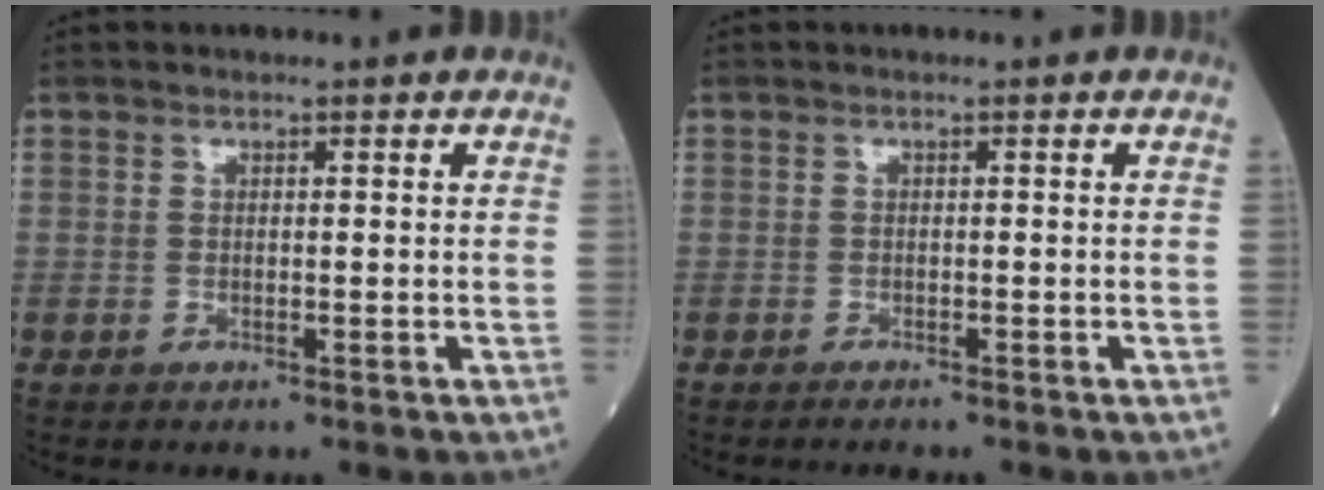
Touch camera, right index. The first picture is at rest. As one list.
[{"total": 0.5, "force": [-0.5, -0.1, 0.1], "torque": [-0.008, -0.002, -0.007]}]